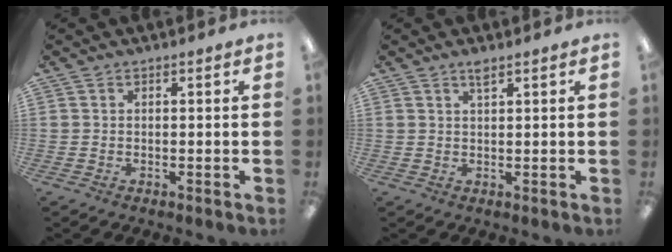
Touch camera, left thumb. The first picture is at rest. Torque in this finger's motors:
{"motor_torque": [0.19, -0.05, 0.11, -0.22, 0.06]}